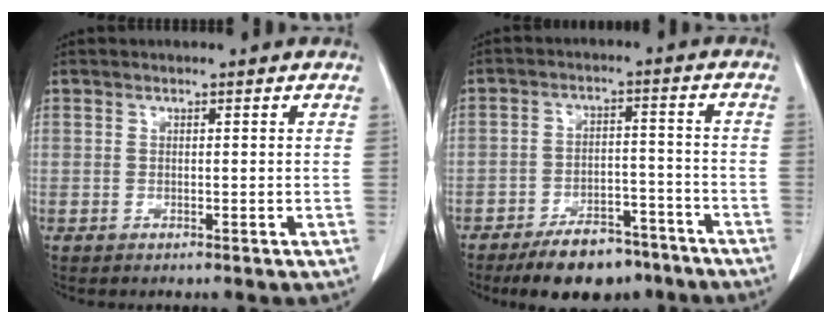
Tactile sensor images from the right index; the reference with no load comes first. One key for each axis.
{"total": 10.6, "fx": -8.3, "fy": 4.6, "fz": 4.9, "tx": -0.070, "ty": 0.008, "tz": -0.130}